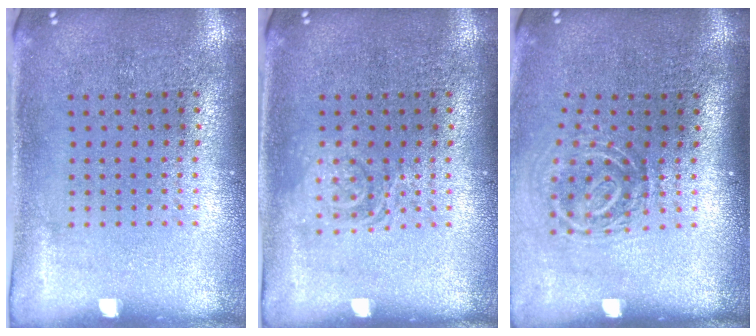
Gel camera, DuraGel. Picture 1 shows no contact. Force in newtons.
{"total": 1.8, "press": 1.8, "slide": 0.3}
{"total": 1.8, "press": 1.2, "slide": 1.4}